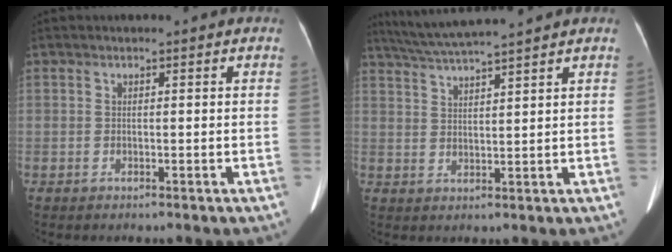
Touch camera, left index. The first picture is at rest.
{"total": 8.5, "force": [7.6, -1.1, 3.7], "torque": [-0.071, 0.026, 0.128]}